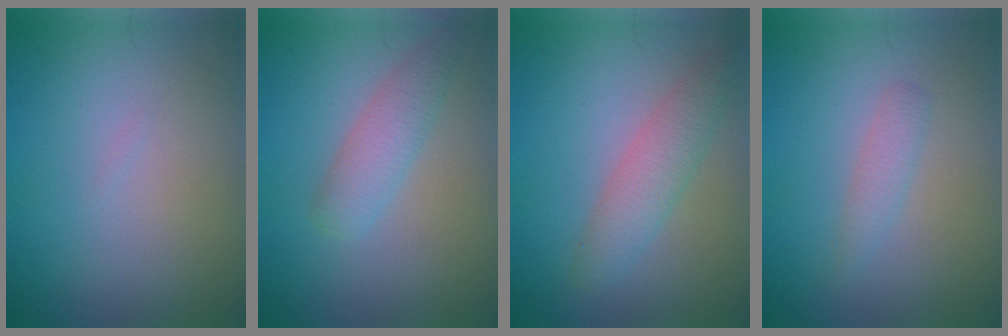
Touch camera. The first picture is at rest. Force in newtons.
{"total": 2.6, "press": 2.6, "slide": 0.1}
{"total": 3.0, "press": 2.9, "slide": 0.2}
{"total": 1.4, "press": 1.4, "slide": 0.1}